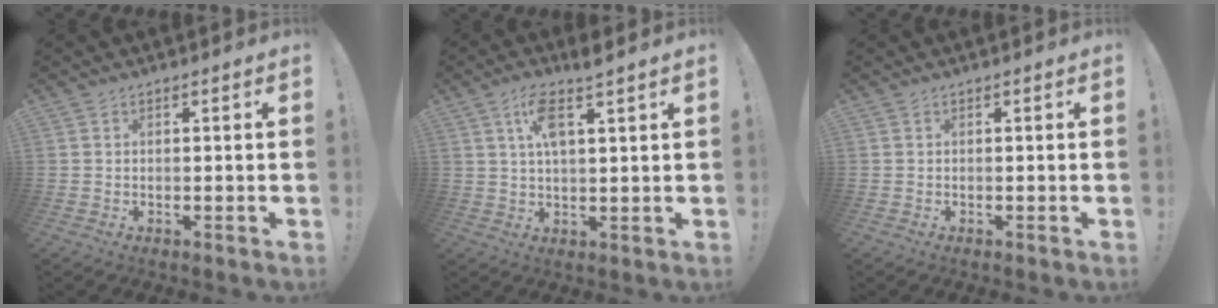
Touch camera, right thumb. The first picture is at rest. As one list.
[{"total": 7.8, "force": [4.0, 1.8, 6.5], "torque": [-0.114, -0.009, 0.067]}, {"total": 0.0}]